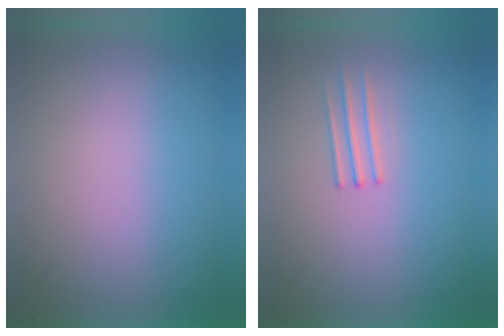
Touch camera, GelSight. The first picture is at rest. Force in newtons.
{"total": 1.2}